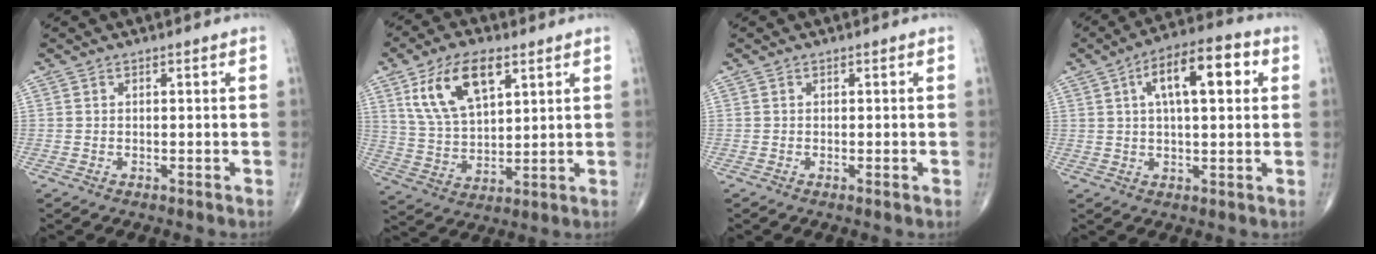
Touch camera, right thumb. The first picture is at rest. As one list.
[{"total": 13.8, "force": [6.5, 6.8, 10.1], "torque": [-0.175, -0.016, 0.129]}, {"total": 0.8, "force": [-0.2, 0.0, 0.8], "torque": [-0.012, -0.003, -0.001]}, {"total": 13.2, "force": [3.9, 5.3, 11.5], "torque": [-0.168, 0.021, 0.053]}]